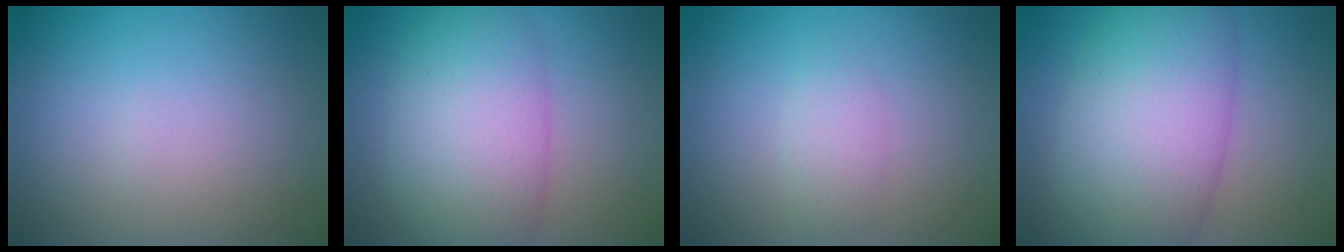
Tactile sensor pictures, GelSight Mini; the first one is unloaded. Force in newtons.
{"total": 8.2, "press": 8.1, "slide": 0.4}
{"total": 1.5, "press": 1.5, "slide": 0.0}
{"total": 10.2, "press": 10.2, "slide": 0.3}